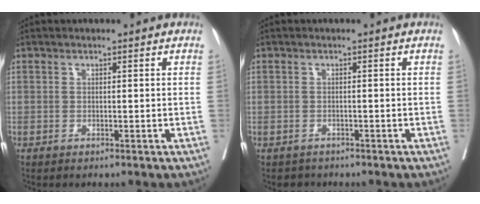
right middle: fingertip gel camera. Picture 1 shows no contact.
{"total": 1.7, "force": [-1.4, 0.9, -0.3], "torque": [-0.006, -0.002, -0.025]}